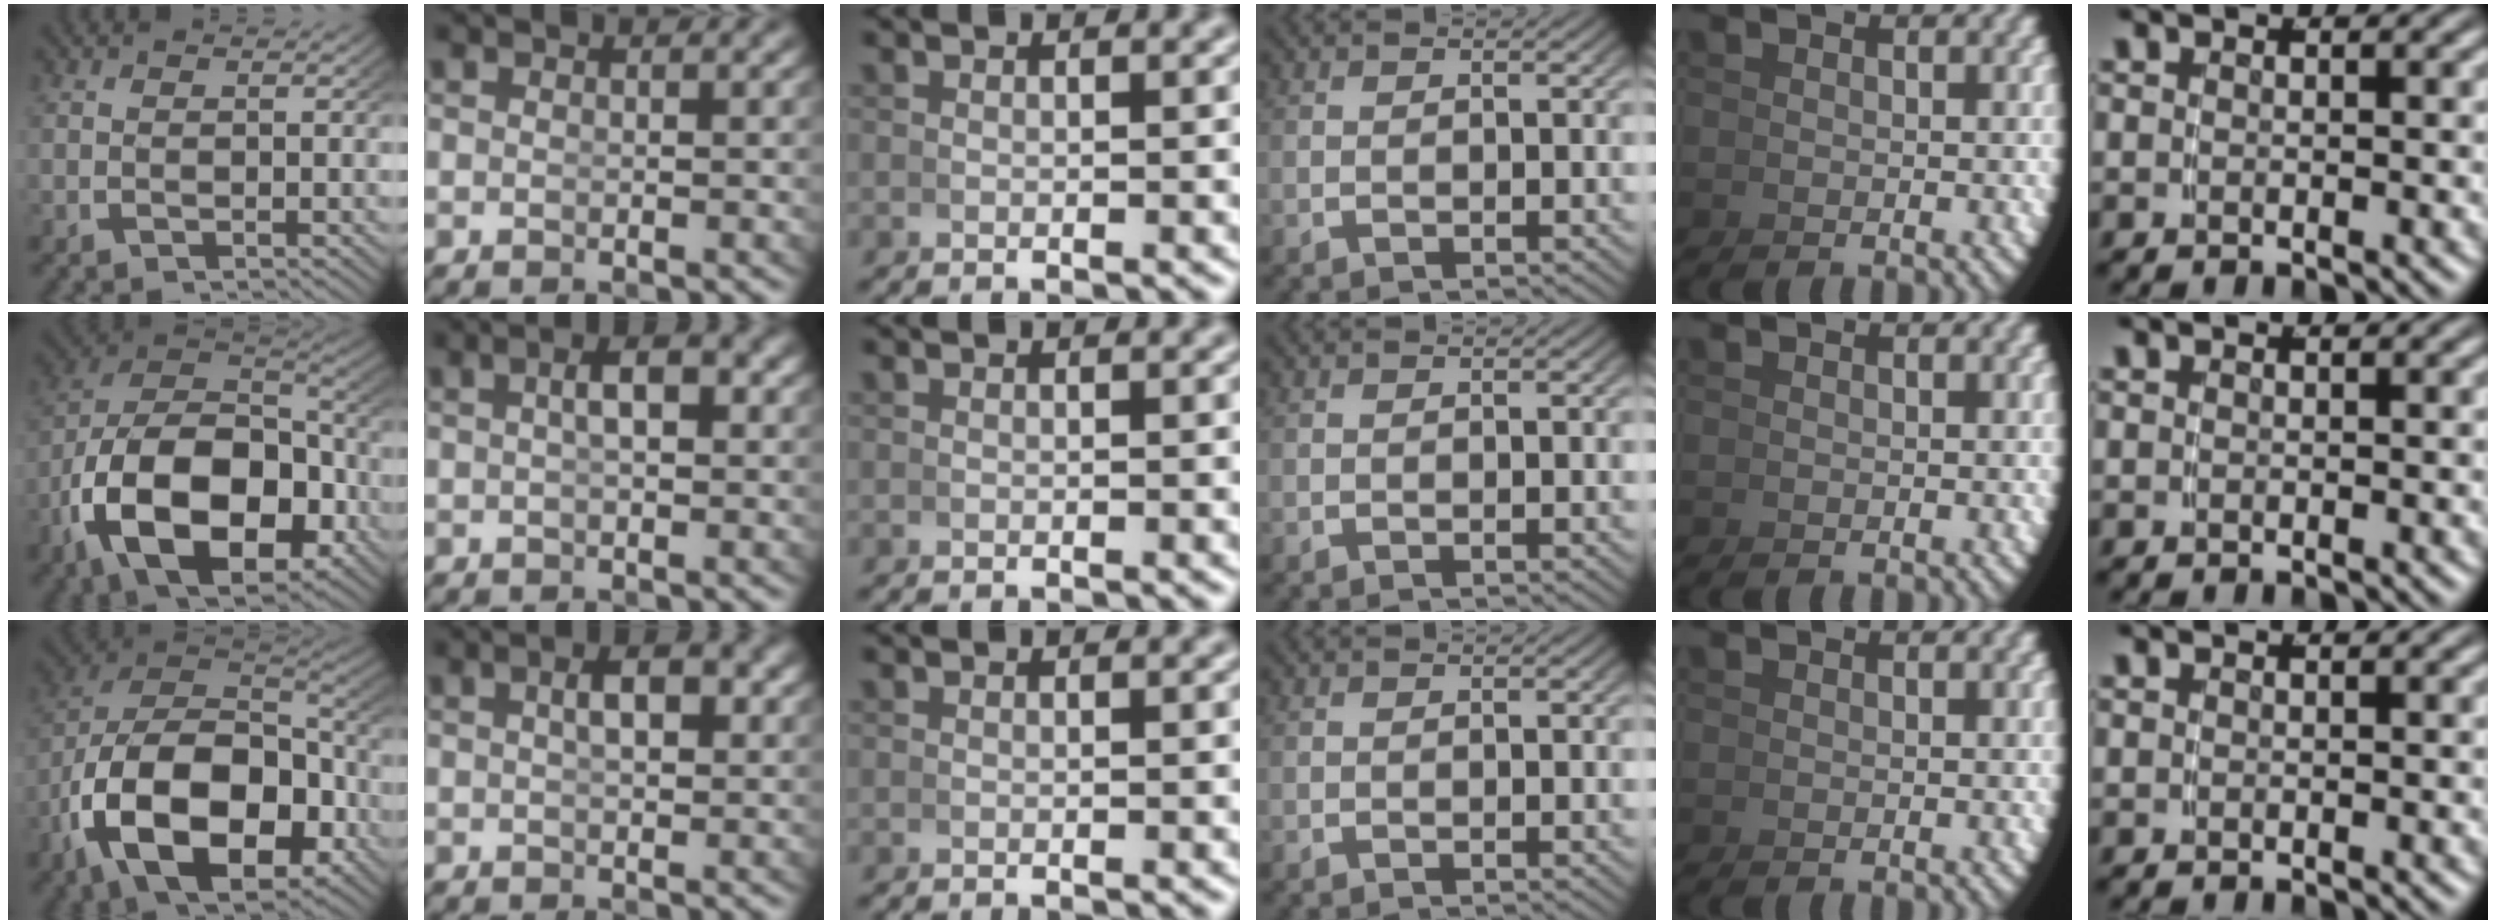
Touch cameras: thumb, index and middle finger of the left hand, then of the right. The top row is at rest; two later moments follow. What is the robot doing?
{"motion": "grasp_and_lifting", "object": "photo album"}